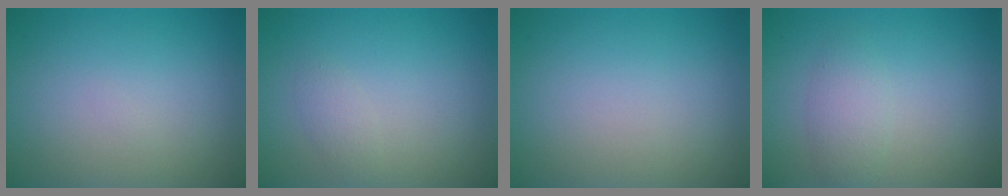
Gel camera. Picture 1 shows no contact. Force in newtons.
{"total": 1.1, "press": 1.1, "slide": 0.0}
{"total": 0.0}
{"total": 2.1, "press": 2.1, "slide": 0.1}